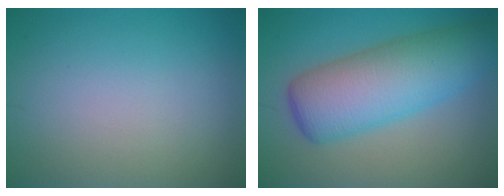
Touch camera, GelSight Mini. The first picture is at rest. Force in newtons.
{"total": 8.8, "press": 8.7, "slide": 0.2}